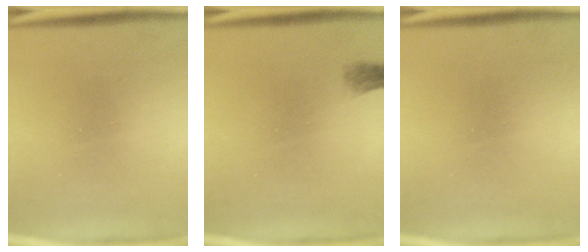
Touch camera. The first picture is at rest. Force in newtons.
{"total": 1.1}
{"total": 1.6}